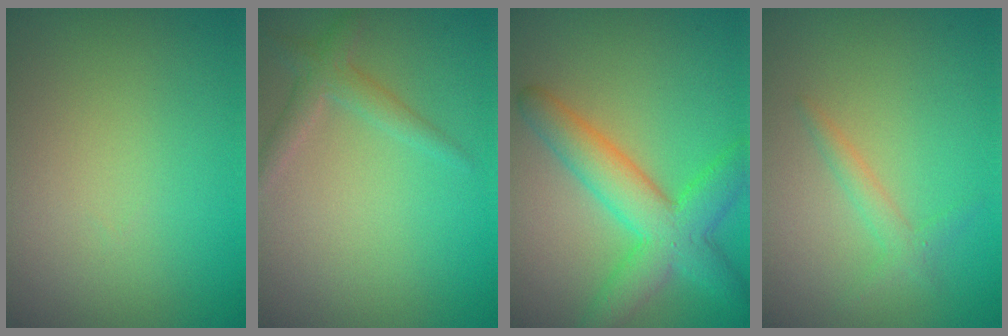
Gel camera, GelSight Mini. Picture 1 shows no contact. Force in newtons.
{"total": 1.9, "press": 1.9, "slide": 0.0}
{"total": 4.8, "press": 4.8, "slide": 0.2}
{"total": 1.5, "press": 1.5, "slide": 0.1}